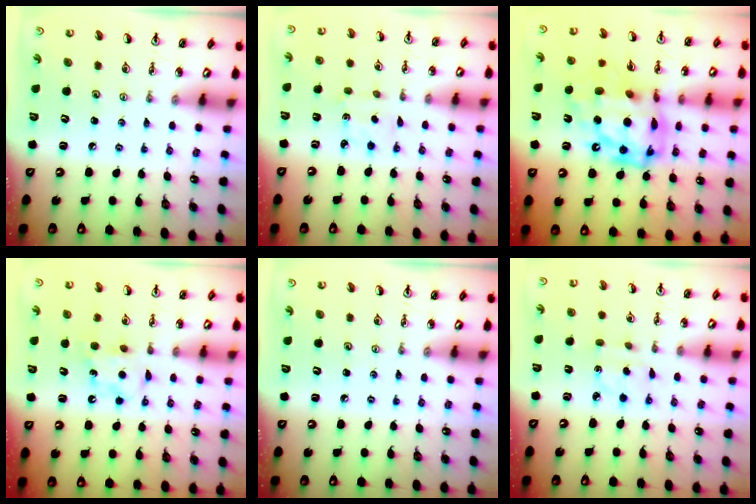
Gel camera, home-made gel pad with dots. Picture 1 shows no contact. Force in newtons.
{"total": 2.6, "press": 2.5, "slide": 0.3}
{"total": 21.2, "press": 21.0, "slide": 2.7}
{"total": 6.8, "press": 6.7, "slide": 0.9}
{"total": 0.0}
{"total": 2.3, "press": 2.1, "slide": 0.8}